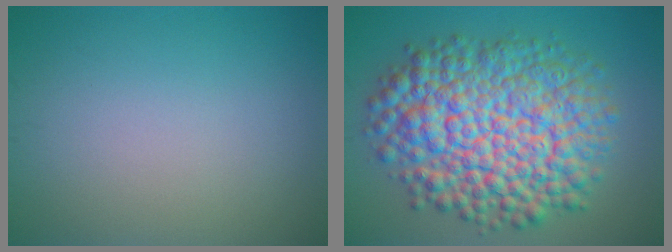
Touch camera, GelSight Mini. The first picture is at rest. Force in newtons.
{"total": 12.8, "press": 12.8, "slide": 0.3}